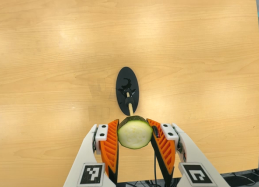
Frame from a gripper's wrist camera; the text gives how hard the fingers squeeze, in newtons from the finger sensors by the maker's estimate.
{"total": 9.6, "left": 8.5, "right": 10.6}